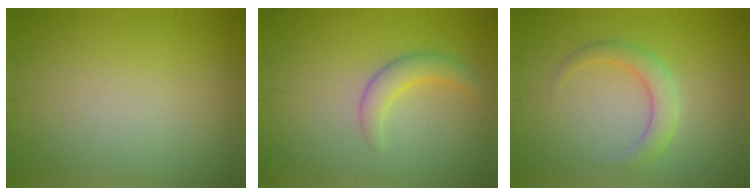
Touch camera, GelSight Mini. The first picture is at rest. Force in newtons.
{"total": 2.4, "press": 2.4, "slide": 0.0}
{"total": 2.4, "press": 2.4, "slide": 0.0}